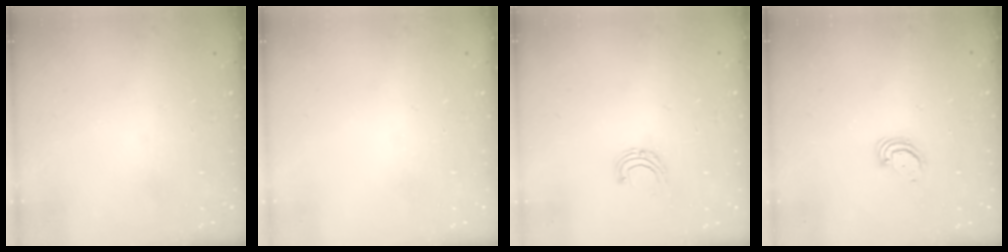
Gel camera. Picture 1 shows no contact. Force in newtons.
{"total": 0.0}
{"total": 5.9, "press": 5.9, "slide": 0.6}
{"total": 2.8, "press": 2.8, "slide": 0.3}